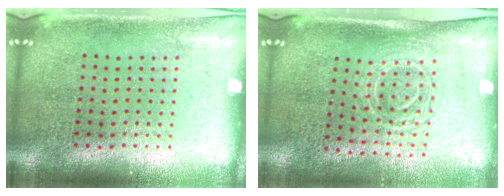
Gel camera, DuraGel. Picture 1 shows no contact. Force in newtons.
{"total": 1.7, "press": 1.3, "slide": 1.0}